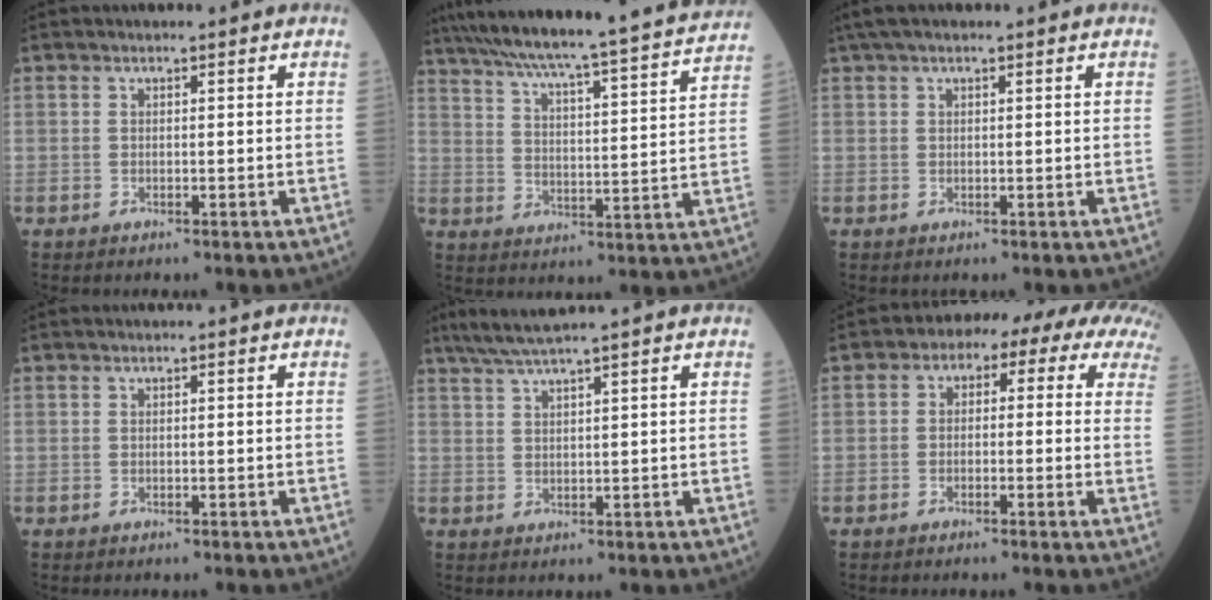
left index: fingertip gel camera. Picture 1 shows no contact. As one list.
[{"total": 26.5, "force": [24.0, 0.2, 11.2], "torque": [-0.193, -0.031, 0.323]}, {"total": 4.5, "force": [3.5, 0.9, 2.7], "torque": [-0.051, 0.042, 0.062]}, {"total": 0.0}, {"total": 5.1, "force": [4.2, -1.1, 2.8], "torque": [-0.058, 0.015, 0.082]}, {"total": 10.2, "force": [4.9, 4.8, 7.6], "torque": [-0.089, 0.053, 0.033]}]